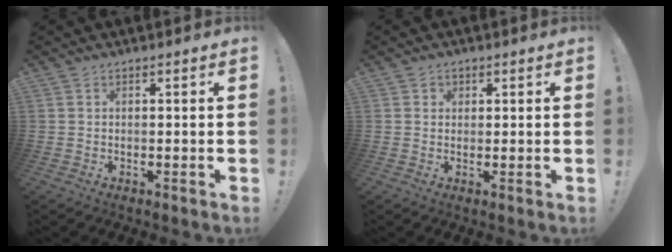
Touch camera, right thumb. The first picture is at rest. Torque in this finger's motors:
{"motor_torque": [0.32, -0.23, -0.35, 0.16, -0.04]}